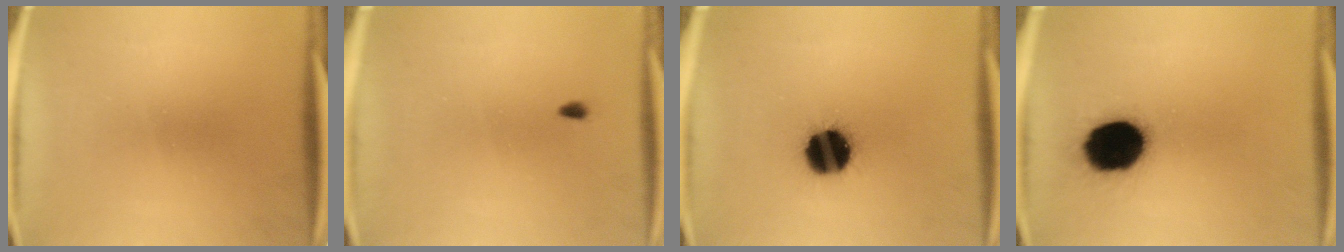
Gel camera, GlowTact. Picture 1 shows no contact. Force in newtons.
{"total": 0.6}
{"total": 14.5}
{"total": 18.0}